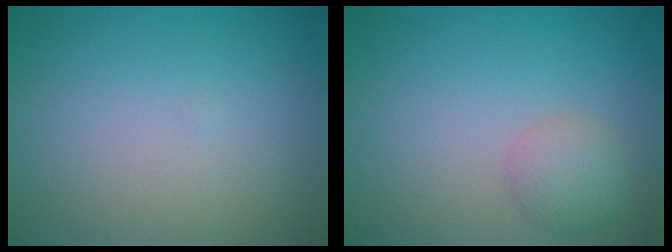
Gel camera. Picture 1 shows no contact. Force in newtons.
{"total": 2.5, "press": 2.5, "slide": 0.1}